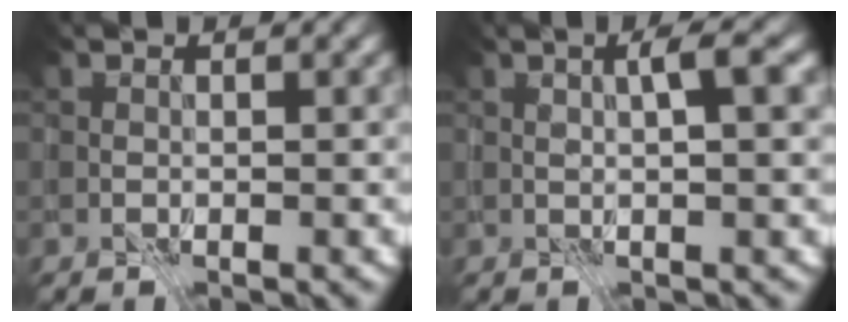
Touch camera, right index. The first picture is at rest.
{"total": 2.1, "force": [0.7, -0.1, 2.0], "torque": [-0.033, 0.005, 0.010]}